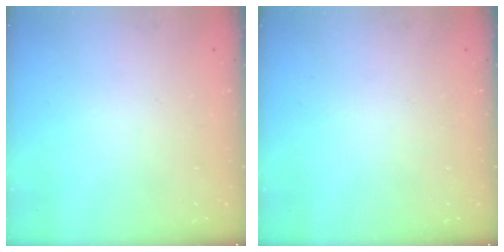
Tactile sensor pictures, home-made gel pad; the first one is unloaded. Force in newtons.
{"total": 0.0}